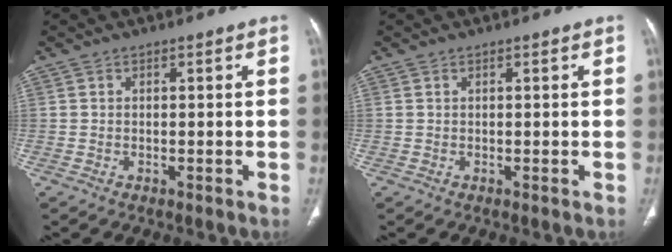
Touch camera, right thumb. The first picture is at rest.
{"total": 0.0}